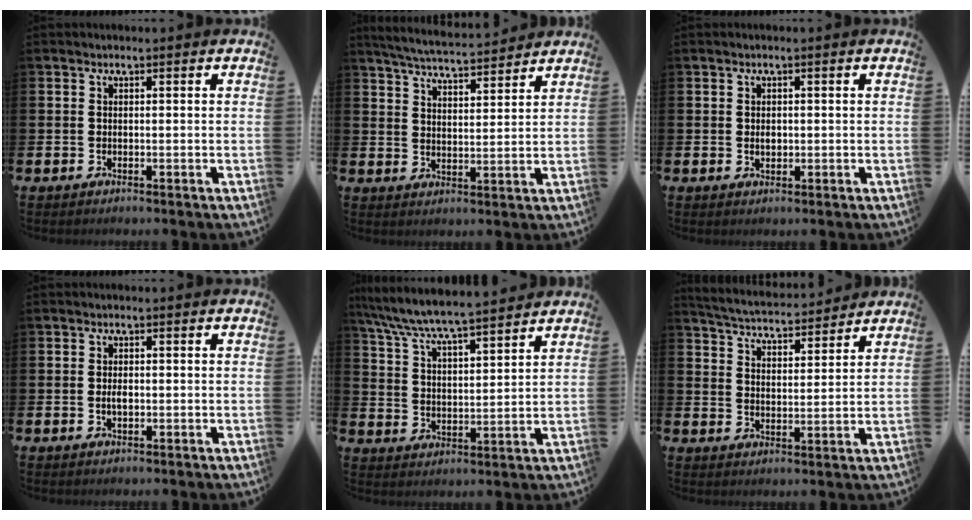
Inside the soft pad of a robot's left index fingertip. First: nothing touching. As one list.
[{"total": 5.4, "force": [5.3, 0.2, 0.8], "torque": [-0.039, -0.031, 0.094]}, {"total": 1.2, "force": [0.1, 0.8, 0.9], "torque": [-0.002, 0.001, -0.003]}, {"total": 1.4, "force": [-0.1, 0.7, 1.2], "torque": [-0.015, 0.000, -0.005]}, {"total": 7.1, "force": [6.8, 0.2, 1.8], "torque": [-0.065, -0.047, 0.118]}, {"total": 4.9, "force": [4.8, 0.6, 0.5], "torque": [-0.034, -0.033, 0.083]}]